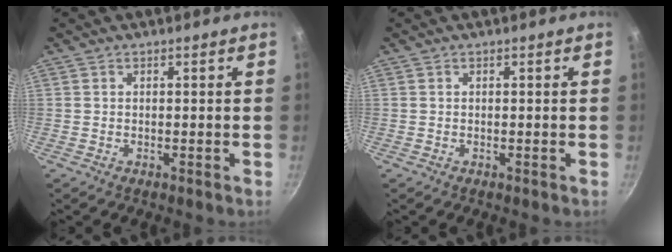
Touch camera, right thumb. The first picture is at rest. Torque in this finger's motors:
{"motor_torque": [0.00, 0.00, 0.00, 0.00, 0.00]}